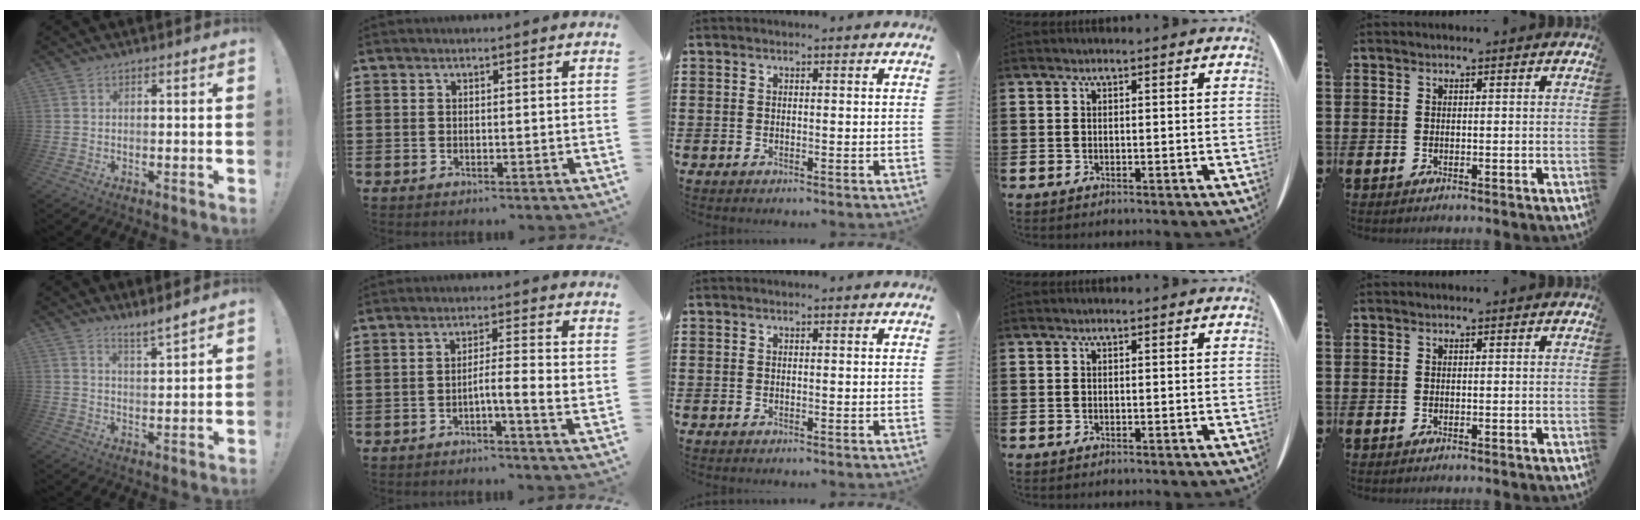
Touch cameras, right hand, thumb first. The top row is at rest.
{"thumb": {"total": 5.2, "force": [4.6, -0.2, 2.4], "torque": [-0.038, -0.034, 0.077]}, "index": {"total": 4.3, "force": [-1.2, 0.0, 4.1], "torque": [-0.071, -0.005, -0.023]}}